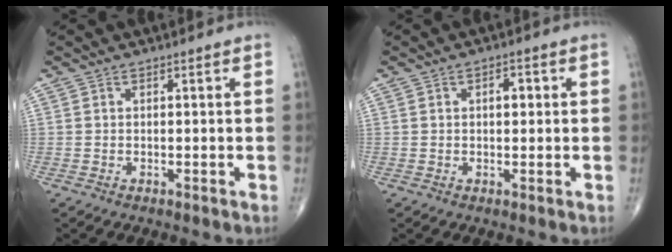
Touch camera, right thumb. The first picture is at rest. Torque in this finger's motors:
{"motor_torque": [0.13, 1.17, 0.50, 0.15, -0.04]}